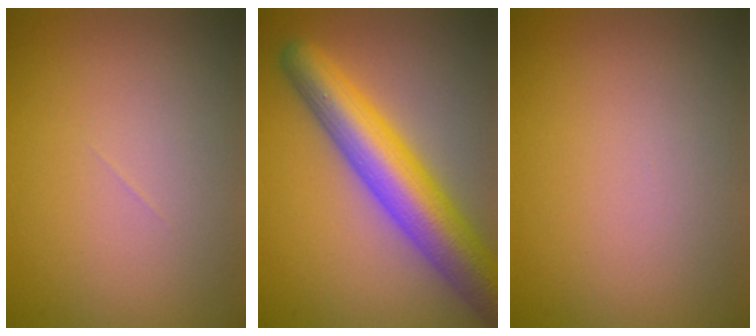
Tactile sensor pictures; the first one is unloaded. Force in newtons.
{"total": 8.8, "press": 8.8, "slide": 0.3}
{"total": 0.0}